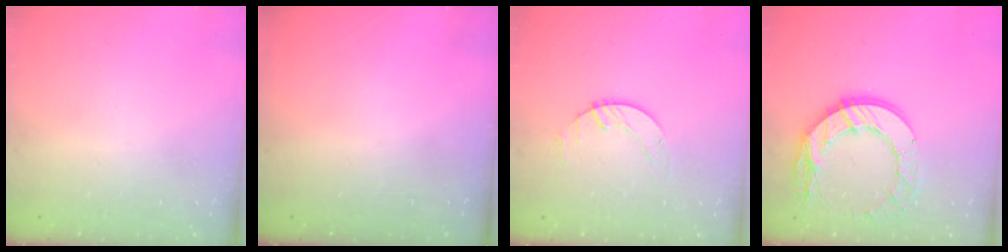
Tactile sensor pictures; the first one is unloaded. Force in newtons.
{"total": 0.0}
{"total": 0.6, "press": 0.6, "slide": 0.2}
{"total": 14.6, "press": 14.5, "slide": 1.1}